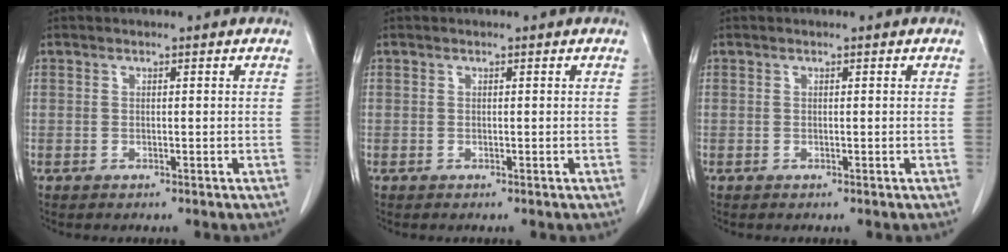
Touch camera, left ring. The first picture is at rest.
{"total": 0.0}
{"total": 0.0}